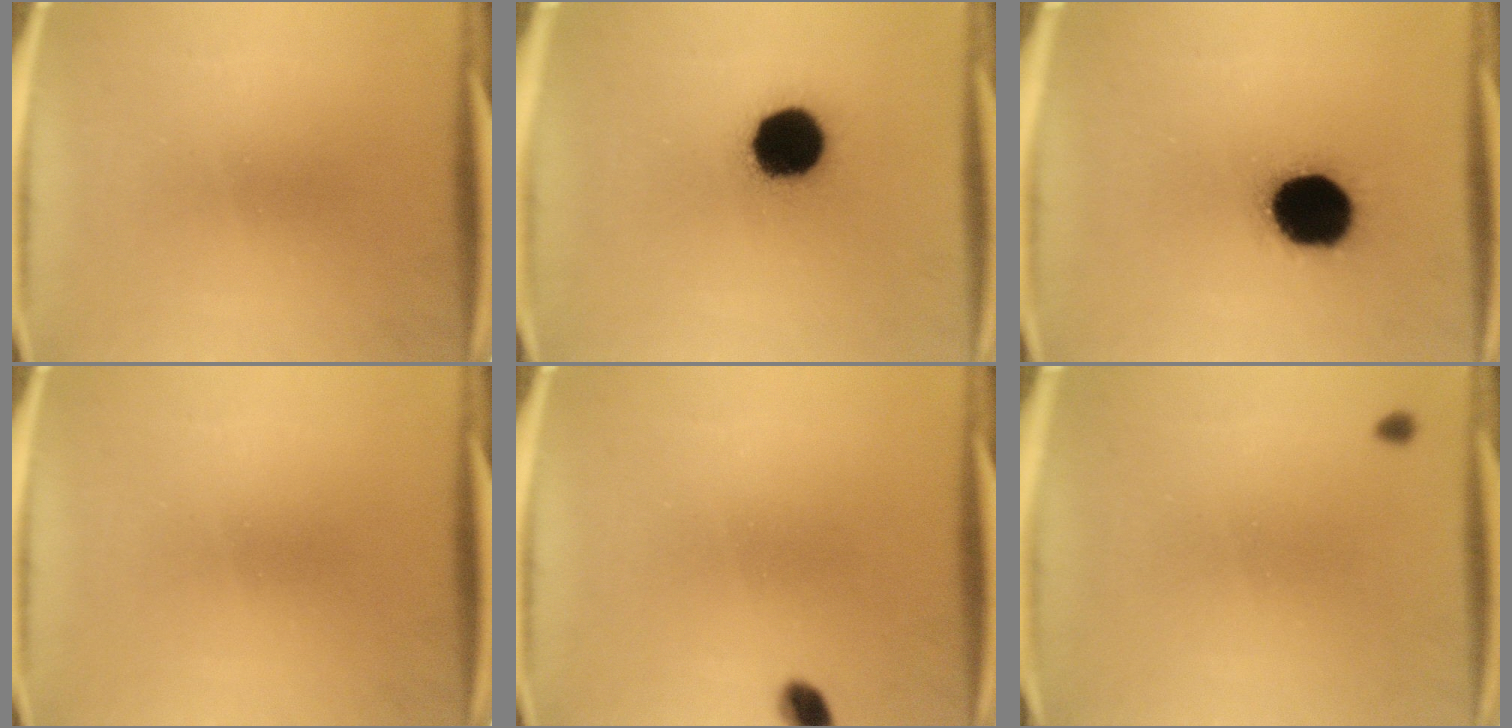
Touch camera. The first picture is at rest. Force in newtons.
{"total": 15.4}
{"total": 19.6}
{"total": 0.0}
{"total": 2.9}
{"total": 0.8}